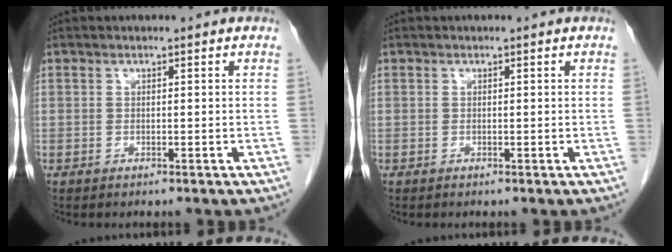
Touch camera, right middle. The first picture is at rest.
{"total": 0.0}